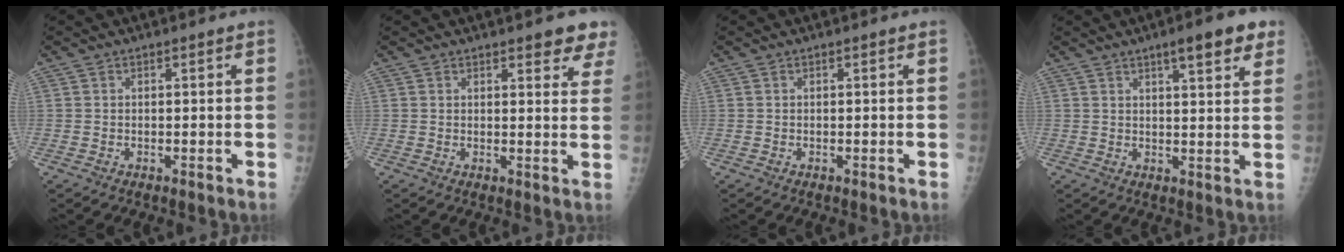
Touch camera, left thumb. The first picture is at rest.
{"total": 6.2, "force": [4.6, 2.0, 3.6], "torque": [-0.013, -0.019, 0.043]}
{"total": 0.0}
{"total": 8.2, "force": [4.9, 2.0, 6.3], "torque": [-0.067, -0.016, 0.064]}